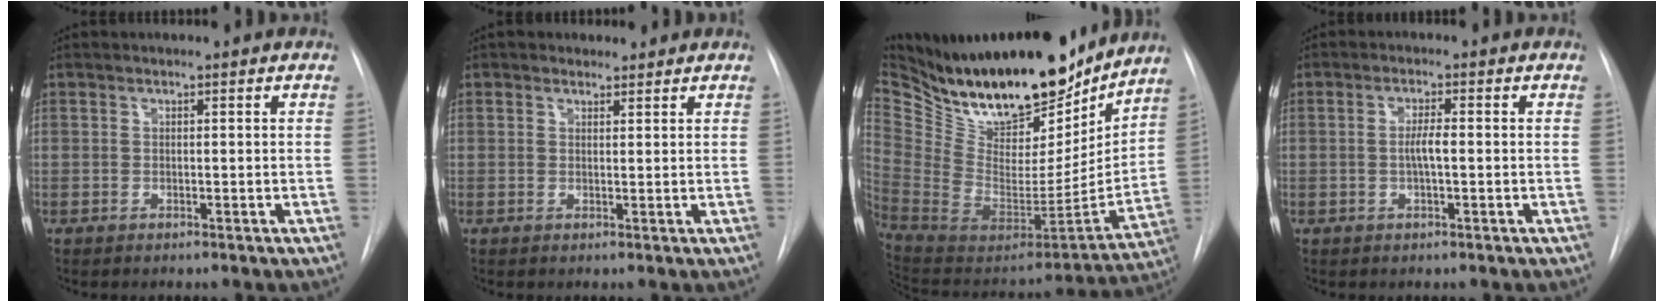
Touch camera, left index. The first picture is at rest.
{"total": 1.7, "force": [1.3, 1.1, 0.0], "torque": [0.000, 0.006, 0.016]}
{"total": 28.4, "force": [23.1, 10.5, 12.7], "torque": [-0.249, -0.029, 0.375]}
{"total": 2.6, "force": [-0.2, 0.3, 2.5], "torque": [-0.049, 0.002, -0.006]}